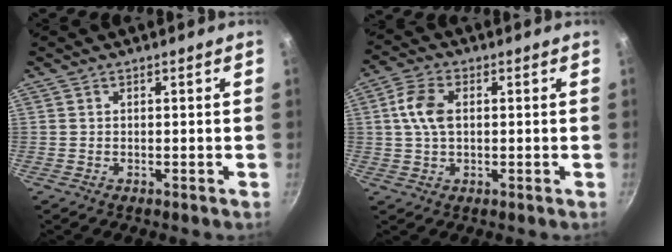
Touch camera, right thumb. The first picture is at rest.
{"total": 6.9, "force": [1.0, 4.3, 5.3], "torque": [-0.100, 0.012, 0.014]}